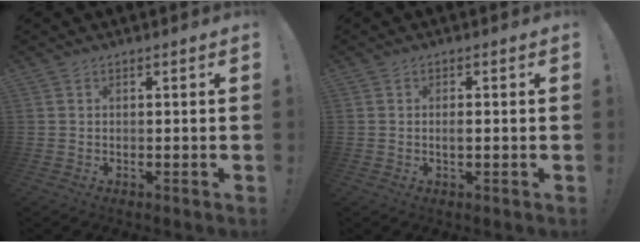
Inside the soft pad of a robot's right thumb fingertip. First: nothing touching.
{"total": 1.6, "force": [-0.3, 0.5, 1.4], "torque": [-0.018, 0.000, -0.009]}